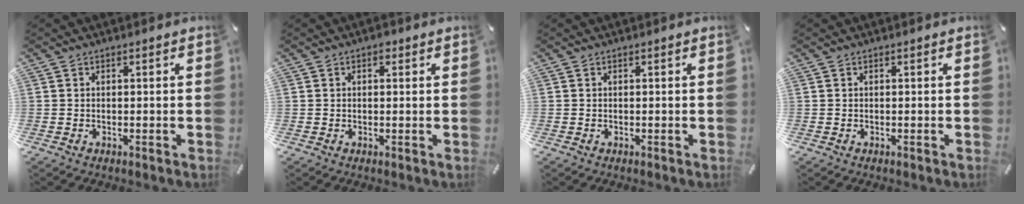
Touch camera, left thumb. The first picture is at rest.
{"total": 1.3, "force": [0.7, 0.9, 0.7], "torque": [-0.007, 0.000, 0.010]}
{"total": 0.0}
{"total": 0.0}